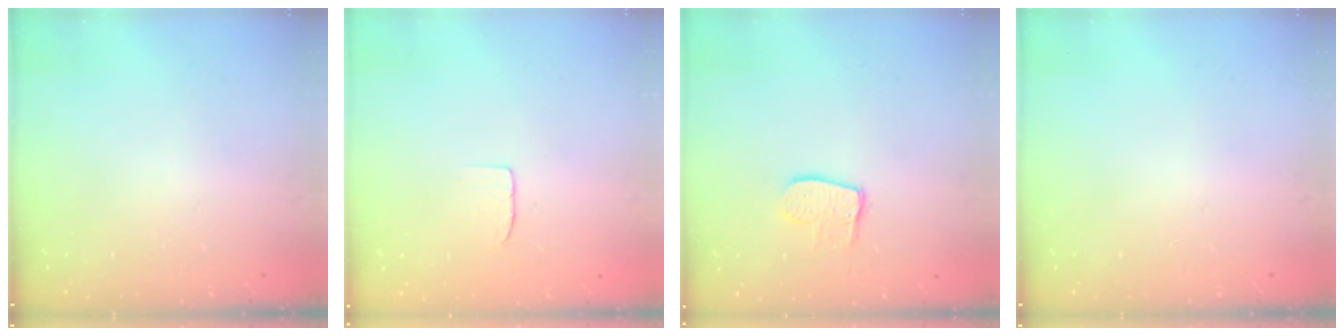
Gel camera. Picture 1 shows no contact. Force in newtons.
{"total": 3.9, "press": 3.9, "slide": 0.3}
{"total": 8.5, "press": 8.5, "slide": 0.7}
{"total": 0.0}